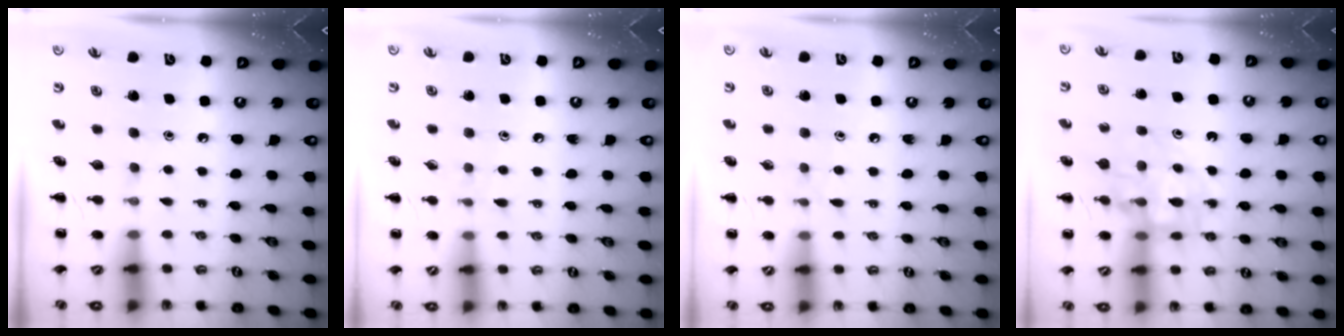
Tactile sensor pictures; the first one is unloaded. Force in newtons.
{"total": 4.7, "press": 4.2, "slide": 2.1}
{"total": 3.9, "press": 3.4, "slide": 1.9}
{"total": 12.7, "press": 12.2, "slide": 3.4}